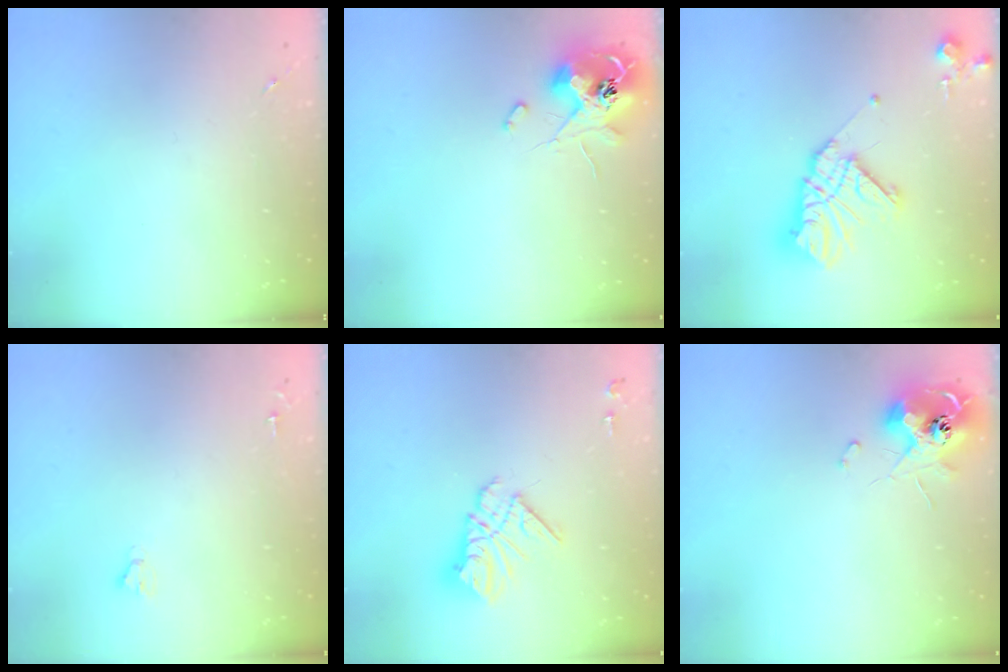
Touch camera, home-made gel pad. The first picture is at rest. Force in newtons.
{"total": 12.4, "press": 12.4, "slide": 1.0}
{"total": 14.7, "press": 14.6, "slide": 1.4}
{"total": 1.8, "press": 1.8, "slide": 0.1}
{"total": 12.7, "press": 12.6, "slide": 1.1}
{"total": 11.2, "press": 11.2, "slide": 0.8}